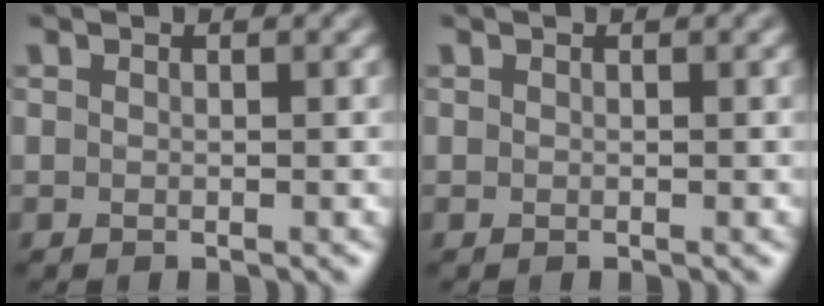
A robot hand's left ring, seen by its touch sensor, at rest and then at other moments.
{"total": 0.0}